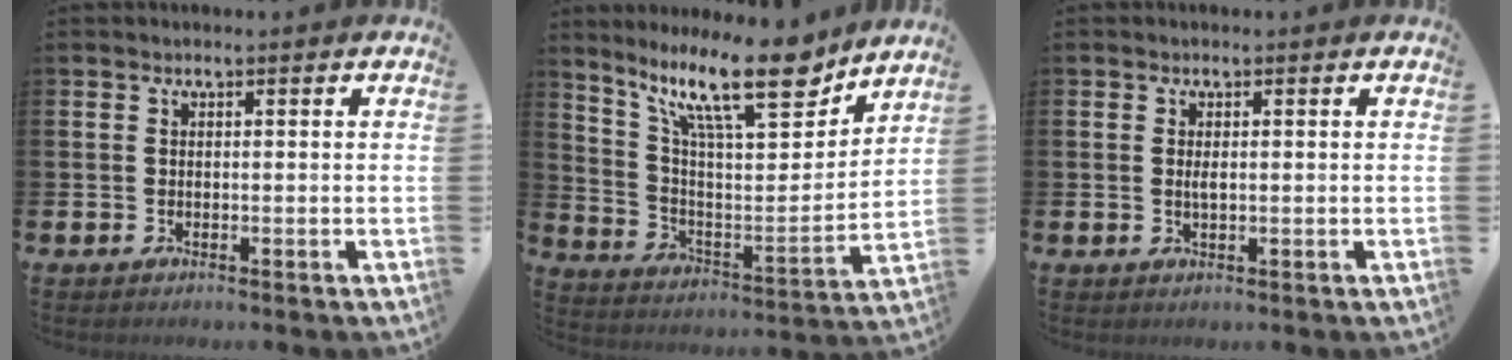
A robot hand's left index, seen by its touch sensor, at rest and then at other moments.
{"total": 15.4, "force": [11.5, 4.1, 9.5], "torque": [-0.184, -0.061, 0.194]}
{"total": 1.0, "force": [0.2, 0.3, 1.0], "torque": [-0.021, 0.003, 0.003]}